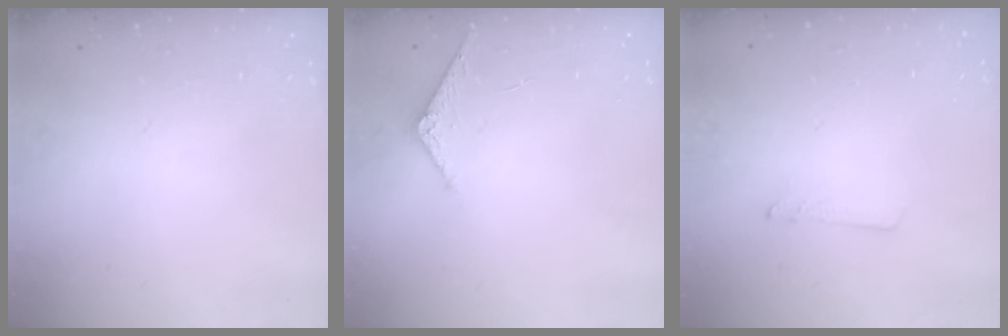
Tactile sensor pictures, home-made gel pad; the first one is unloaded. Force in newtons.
{"total": 5.9, "press": 5.8, "slide": 0.6}
{"total": 1.8, "press": 1.7, "slide": 0.0}